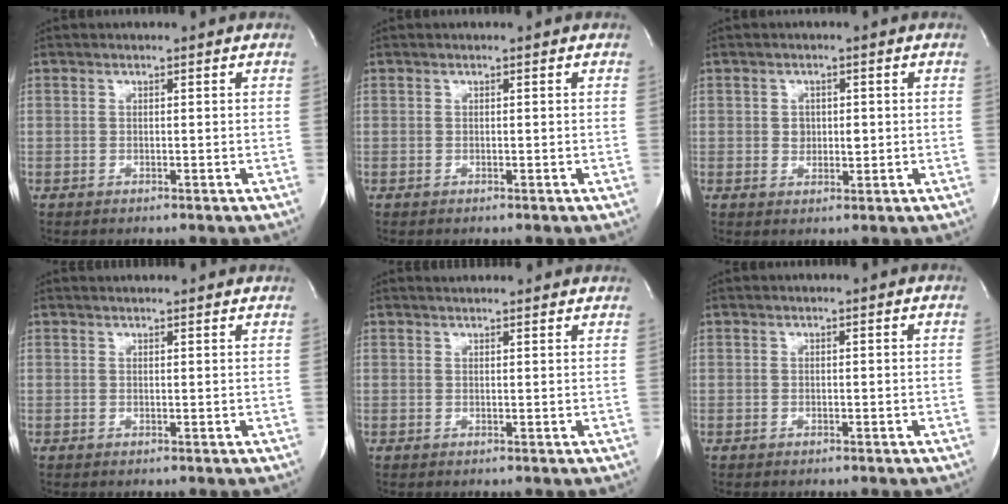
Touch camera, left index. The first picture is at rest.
{"total": 0.0}
{"total": 2.4, "force": [0.2, 1.9, 1.5], "torque": [-0.022, 0.000, 0.006]}
{"total": 5.3, "force": [5.1, 0.7, 1.4], "torque": [-0.019, 0.025, 0.055]}
{"total": 6.3, "force": [5.9, 1.1, 1.9], "torque": [-0.028, 0.026, 0.067]}
{"total": 0.0}